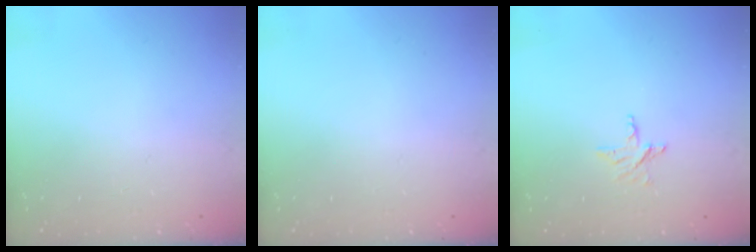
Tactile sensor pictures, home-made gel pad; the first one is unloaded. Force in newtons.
{"total": 0.0}
{"total": 4.3, "press": 4.3, "slide": 0.4}